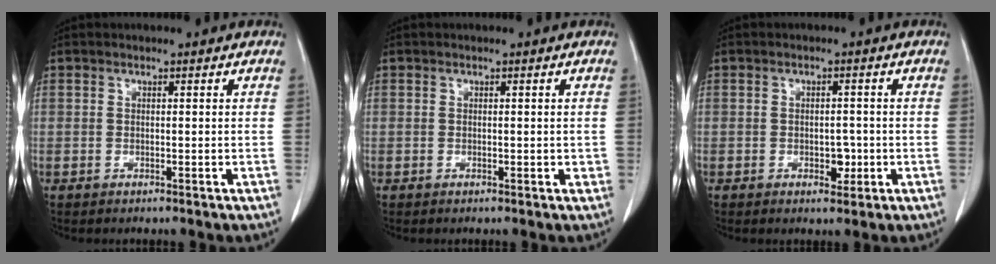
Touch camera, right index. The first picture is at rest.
{"total": 0.8, "force": [0.0, 0.5, 0.6], "torque": [-0.006, 0.001, 0.002]}
{"total": 2.7, "force": [-0.7, 1.6, 2.0], "torque": [-0.027, 0.005, -0.003]}